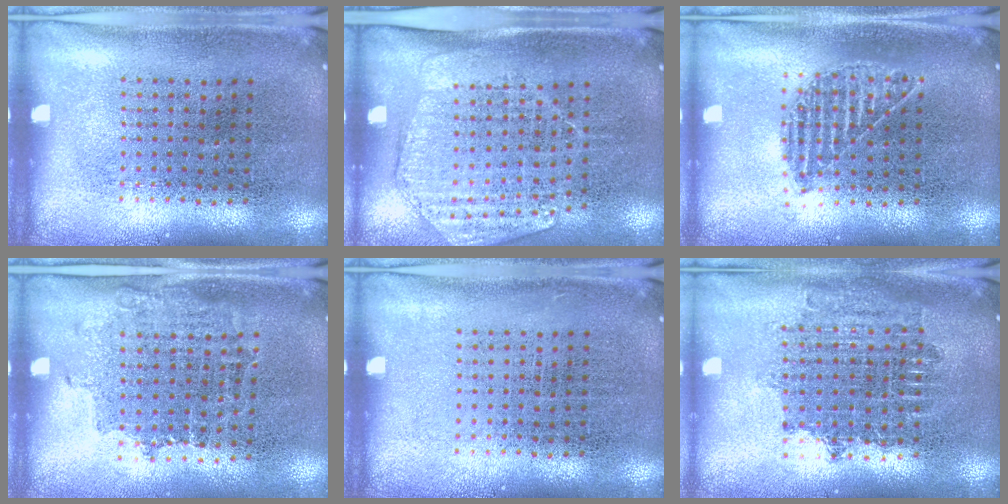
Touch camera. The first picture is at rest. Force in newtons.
{"total": 1.6, "press": 1.4, "slide": 0.8}
{"total": 1.1, "press": 1.0, "slide": 0.5}
{"total": 1.0, "press": 0.9, "slide": 0.6}
{"total": 0.0}
{"total": 1.7, "press": 1.4, "slide": 1.0}